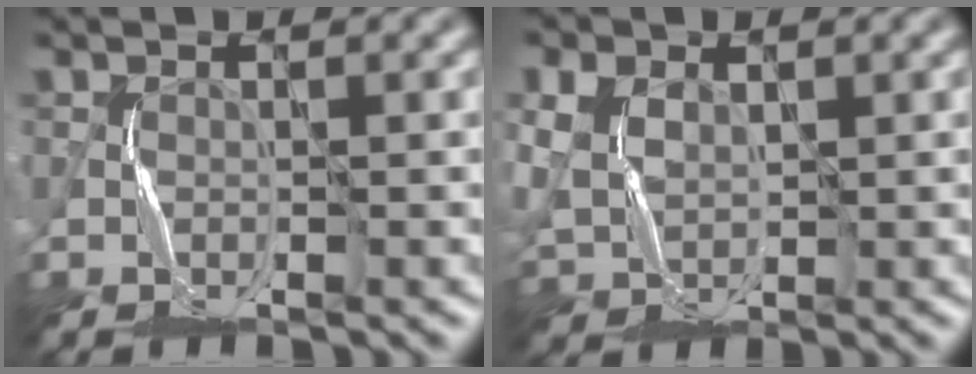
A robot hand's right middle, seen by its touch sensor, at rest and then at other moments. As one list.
[{"total": 4.4, "force": [1.3, 3.5, 2.4], "torque": [-0.072, -0.004, 0.035]}]